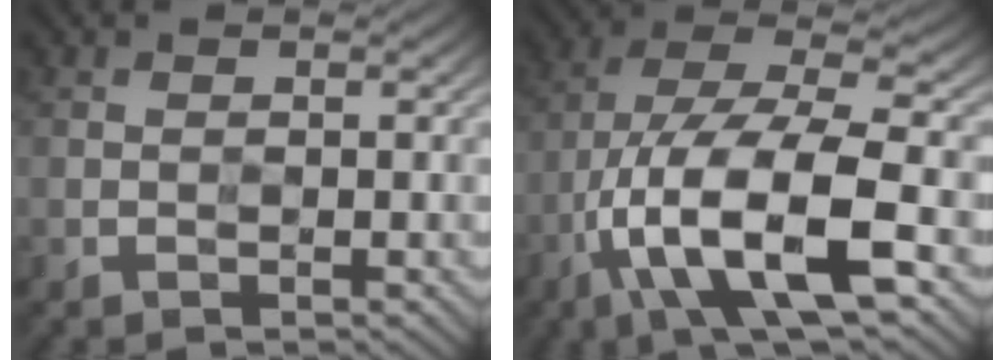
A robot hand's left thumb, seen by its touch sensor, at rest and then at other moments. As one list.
[{"total": 13.9, "force": [-6.1, 4.8, 11.5], "torque": [-0.228, -0.008, -0.110]}]